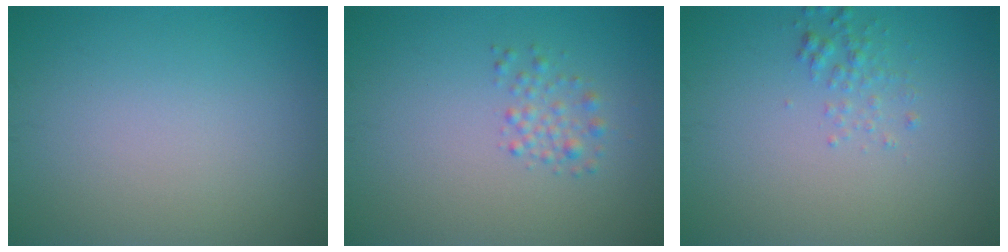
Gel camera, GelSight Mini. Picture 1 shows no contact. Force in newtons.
{"total": 1.5, "press": 1.5, "slide": 0.1}
{"total": 1.3, "press": 1.3, "slide": 0.0}